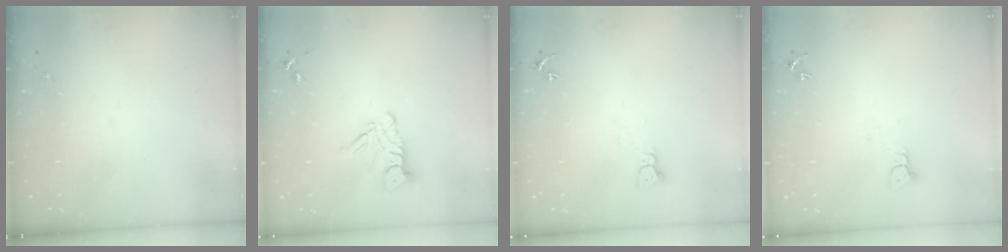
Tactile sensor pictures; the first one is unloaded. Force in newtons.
{"total": 8.6, "press": 8.5, "slide": 0.9}
{"total": 2.2, "press": 2.2, "slide": 0.2}
{"total": 2.1, "press": 2.1, "slide": 0.2}